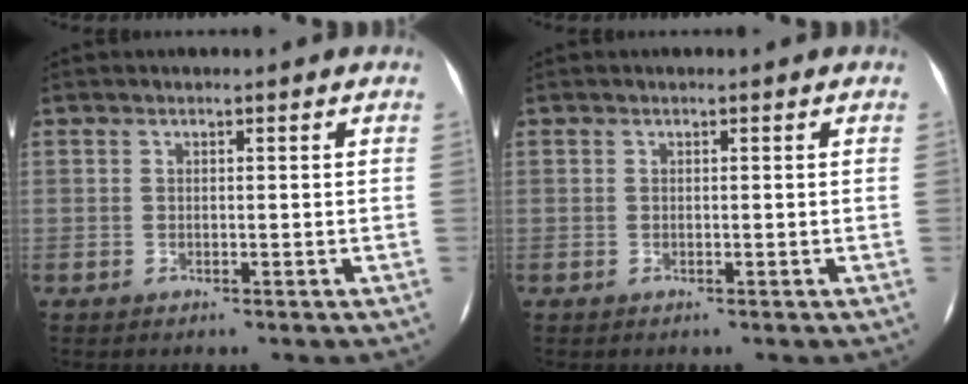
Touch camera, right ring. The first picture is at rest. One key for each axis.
{"total": 0.0}